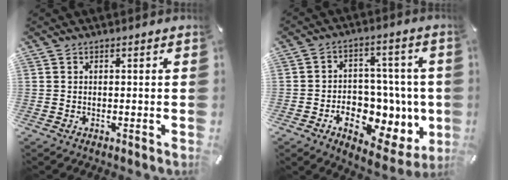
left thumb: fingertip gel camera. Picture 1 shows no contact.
{"total": 13.3, "force": [-3.3, 9.3, 8.9], "torque": [-0.117, 0.004, -0.043]}